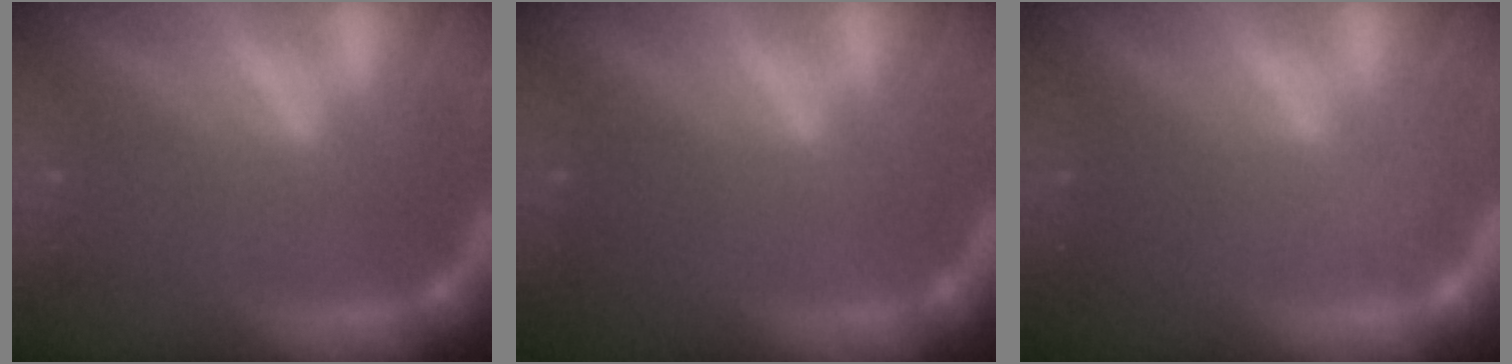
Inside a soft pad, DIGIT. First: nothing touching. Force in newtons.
{"total": 0.0}
{"total": 1.4}